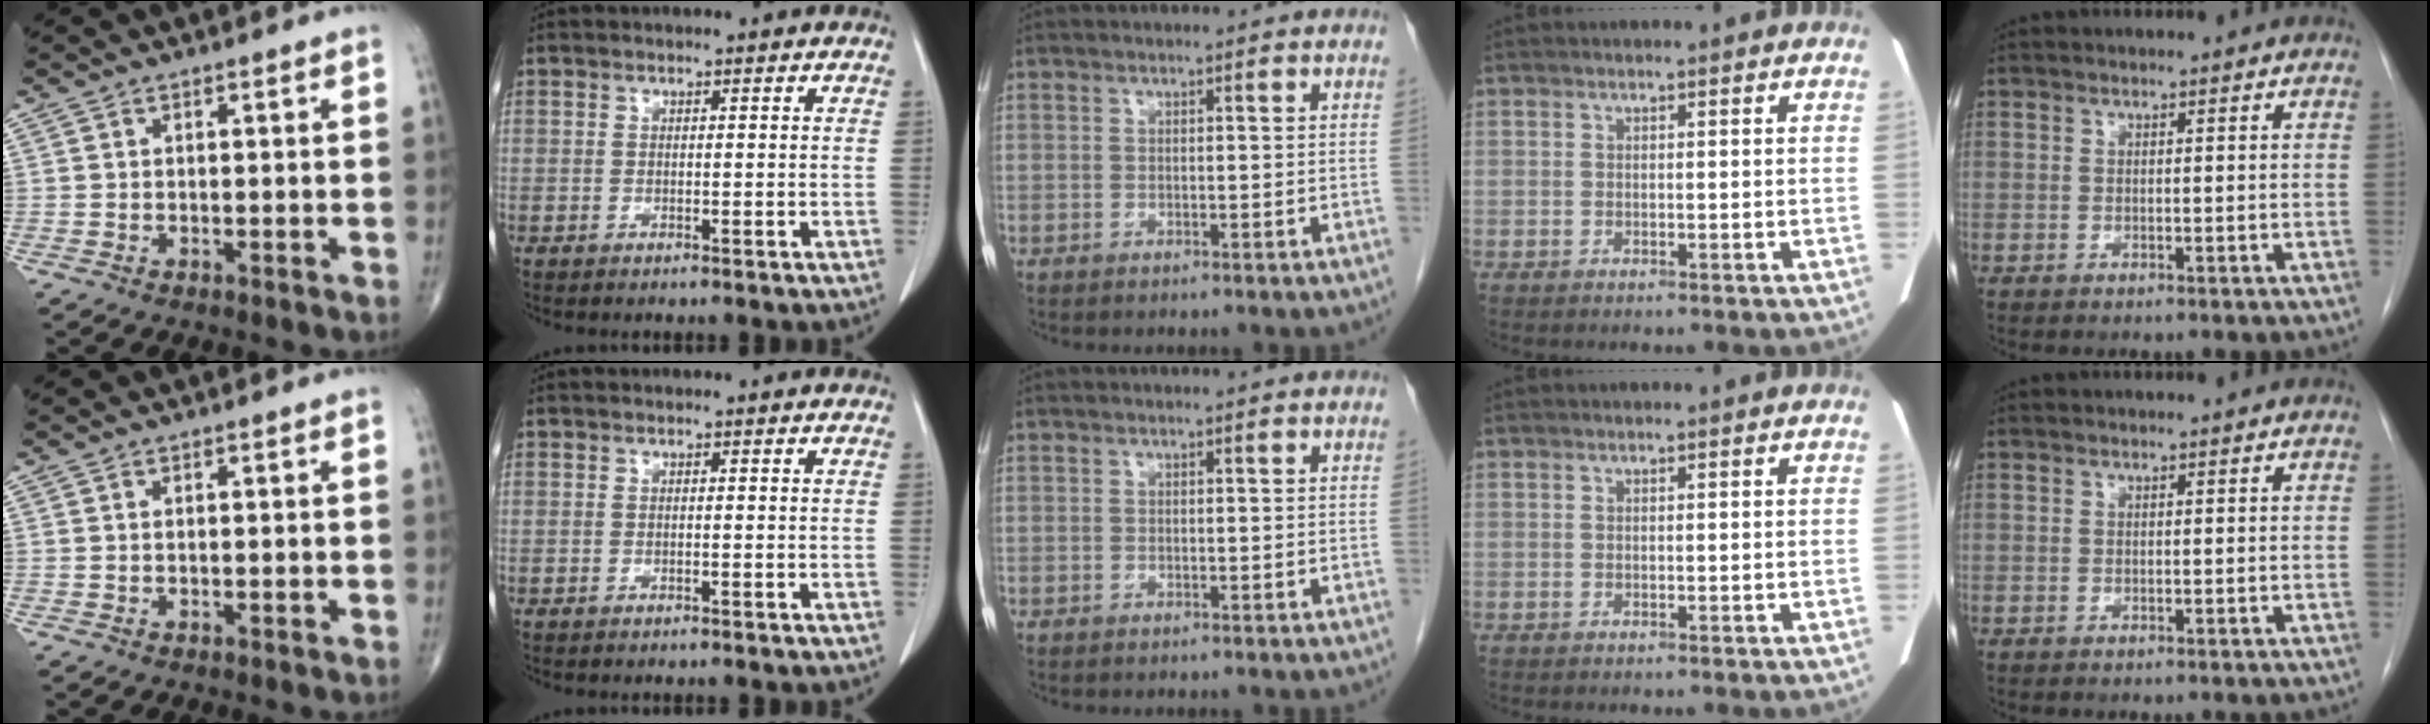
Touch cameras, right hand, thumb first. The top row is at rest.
{}